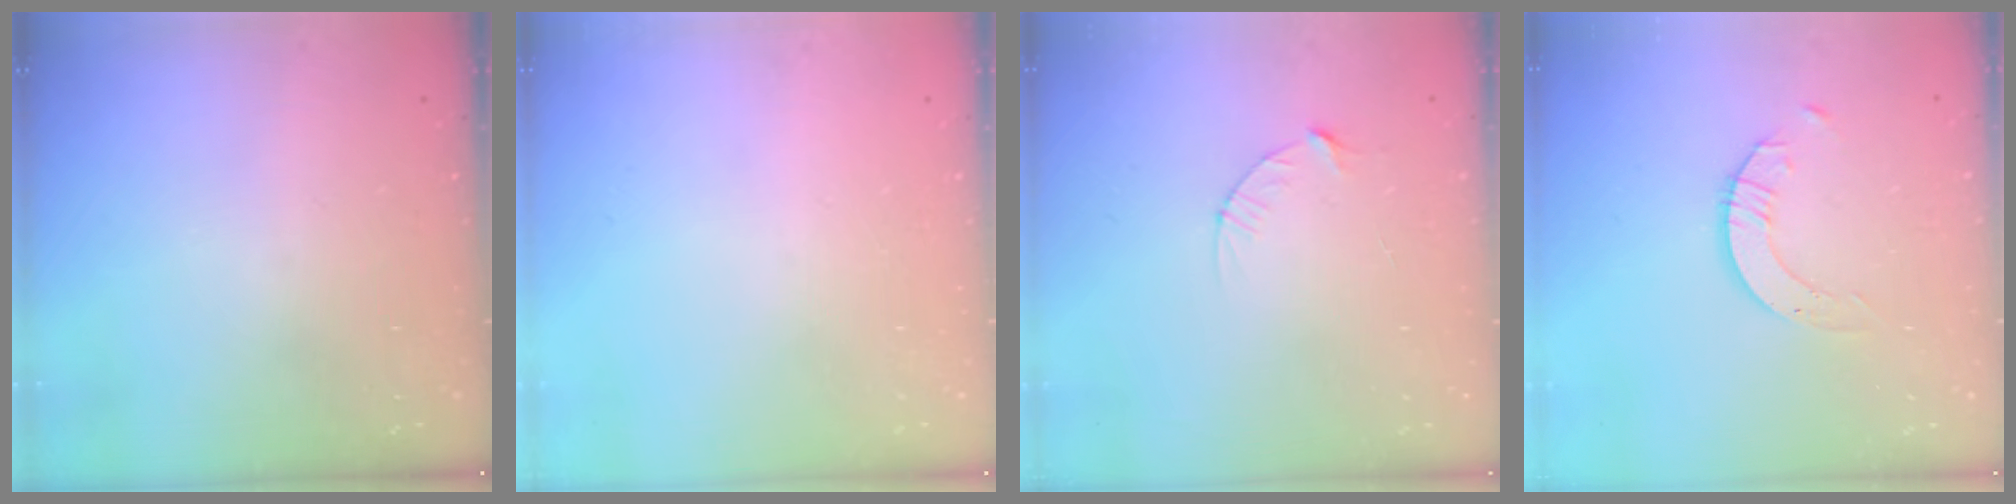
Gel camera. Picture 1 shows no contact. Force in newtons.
{"total": 0.0}
{"total": 3.7, "press": 3.7, "slide": 0.4}
{"total": 2.7, "press": 2.7, "slide": 0.2}